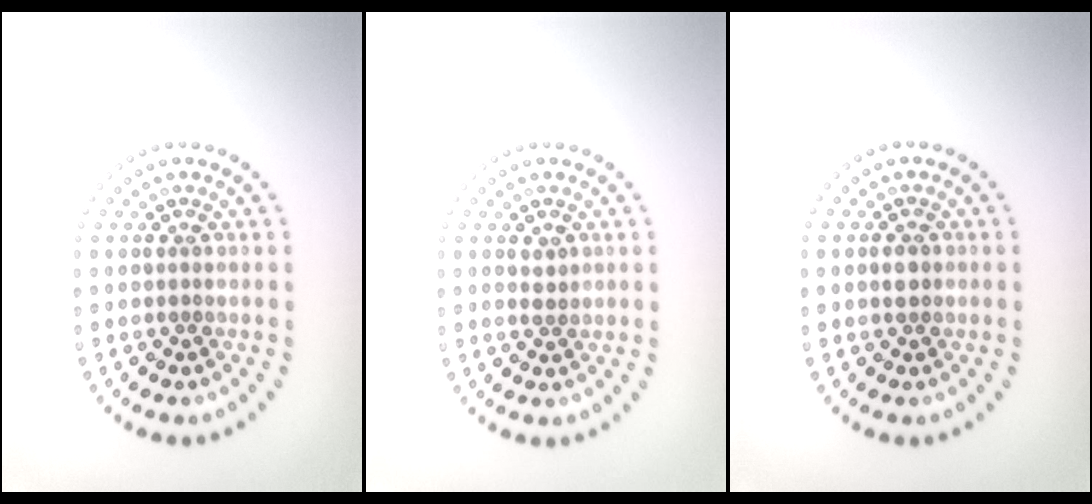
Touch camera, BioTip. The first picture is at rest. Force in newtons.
{"total": 1.0, "press": 1.0, "slide": 0.2}
{"total": 1.0, "press": 1.0, "slide": 0.3}